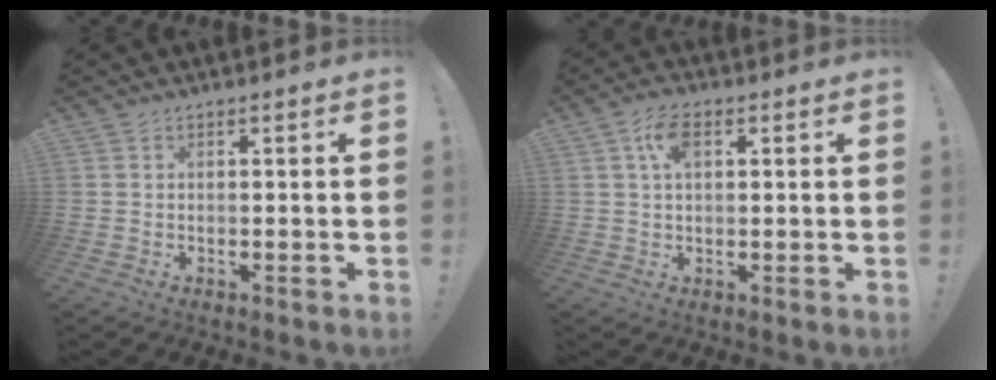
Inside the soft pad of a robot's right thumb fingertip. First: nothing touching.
{"total": 6.3, "force": [2.0, 3.2, 5.0], "torque": [-0.087, 0.004, 0.035]}